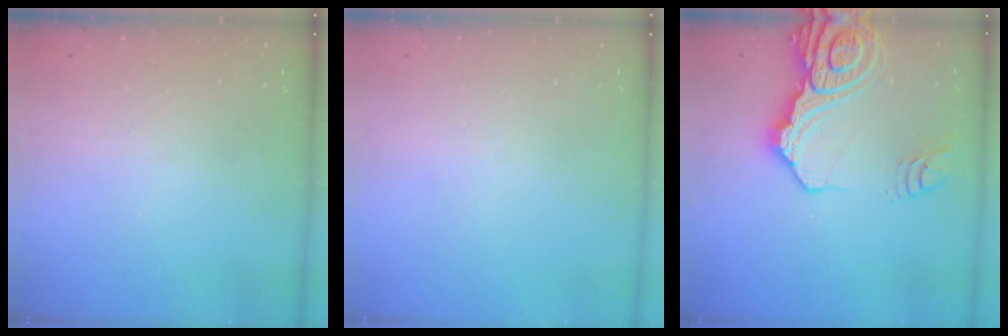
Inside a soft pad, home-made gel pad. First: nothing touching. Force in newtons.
{"total": 0.0}
{"total": 23.0, "press": 22.8, "slide": 3.1}